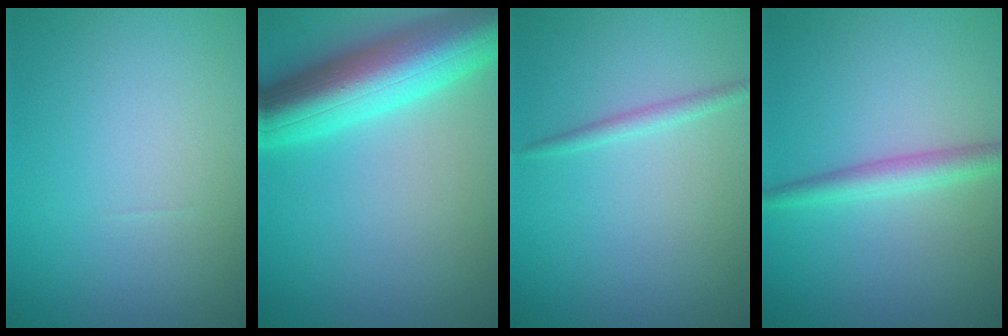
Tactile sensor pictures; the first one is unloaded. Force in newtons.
{"total": 10.4, "press": 10.4, "slide": 0.4}
{"total": 1.2, "press": 1.2, "slide": 0.1}
{"total": 2.5, "press": 2.5, "slide": 0.0}